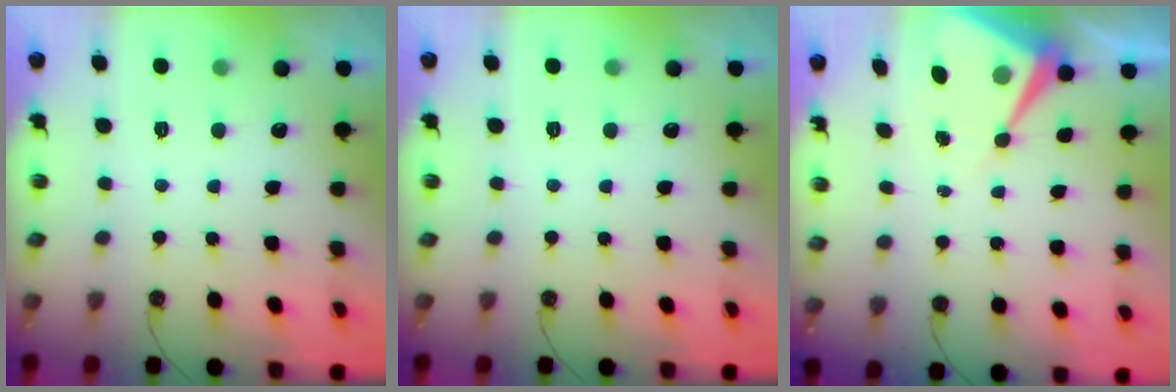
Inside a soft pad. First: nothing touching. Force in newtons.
{"total": 0.0}
{"total": 8.9, "press": 8.9, "slide": 0.5}